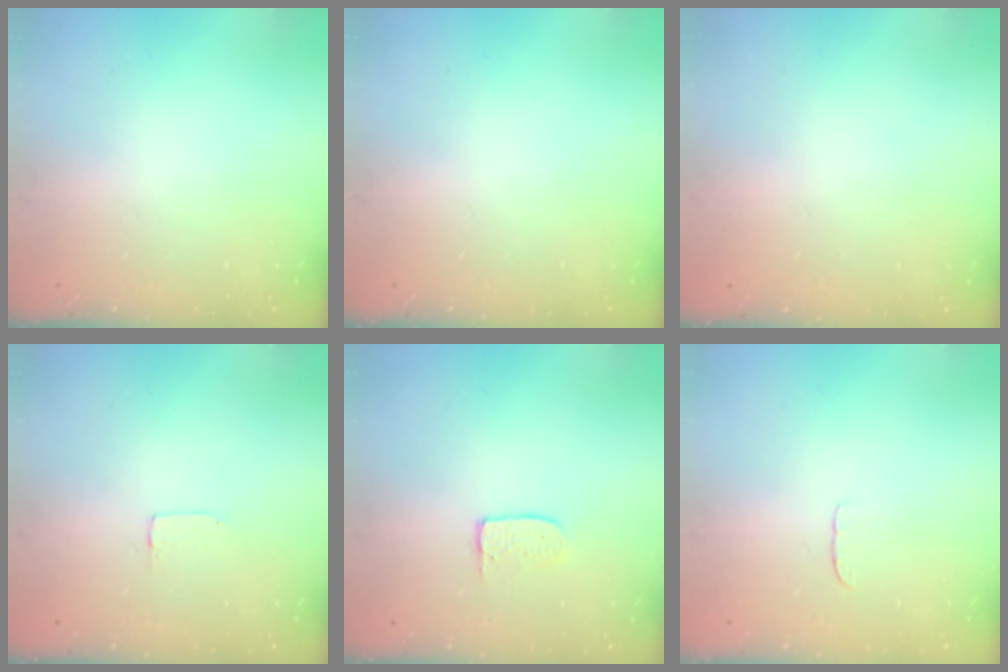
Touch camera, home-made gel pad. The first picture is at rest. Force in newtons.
{"total": 0.0}
{"total": 0.0}
{"total": 1.2, "press": 1.2, "slide": 0.0}
{"total": 4.3, "press": 4.3, "slide": 0.3}
{"total": 3.1, "press": 3.1, "slide": 0.2}